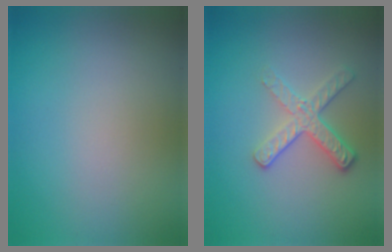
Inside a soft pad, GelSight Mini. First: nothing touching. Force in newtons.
{"total": 2.8, "press": 2.5, "slide": 1.3}